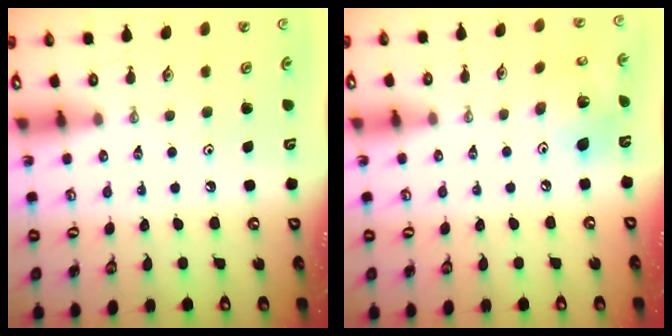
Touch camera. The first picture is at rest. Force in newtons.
{"total": 14.1, "press": 13.8, "slide": 3.1}